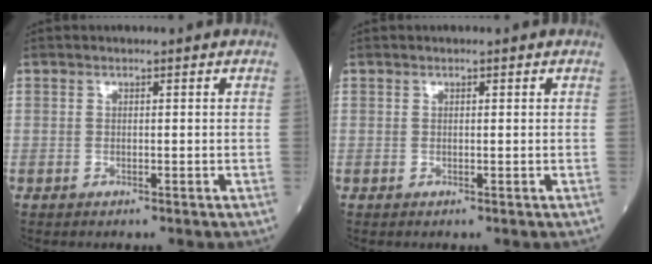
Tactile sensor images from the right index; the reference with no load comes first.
{"total": 0.0}